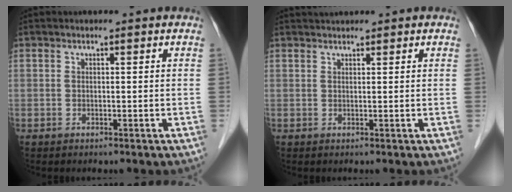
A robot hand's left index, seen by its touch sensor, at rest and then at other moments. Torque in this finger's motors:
{"motor_torque": [0.02, -0.76, 0.26, 0.11]}